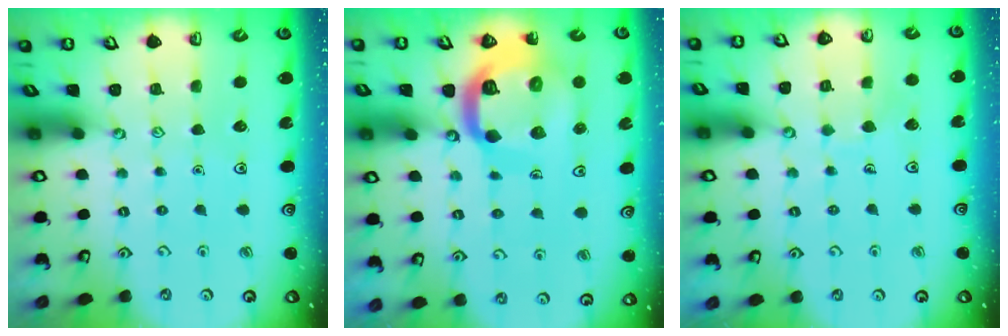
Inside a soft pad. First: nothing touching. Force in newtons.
{"total": 16.5, "press": 16.3, "slide": 2.1}
{"total": 4.9, "press": 4.9, "slide": 0.2}